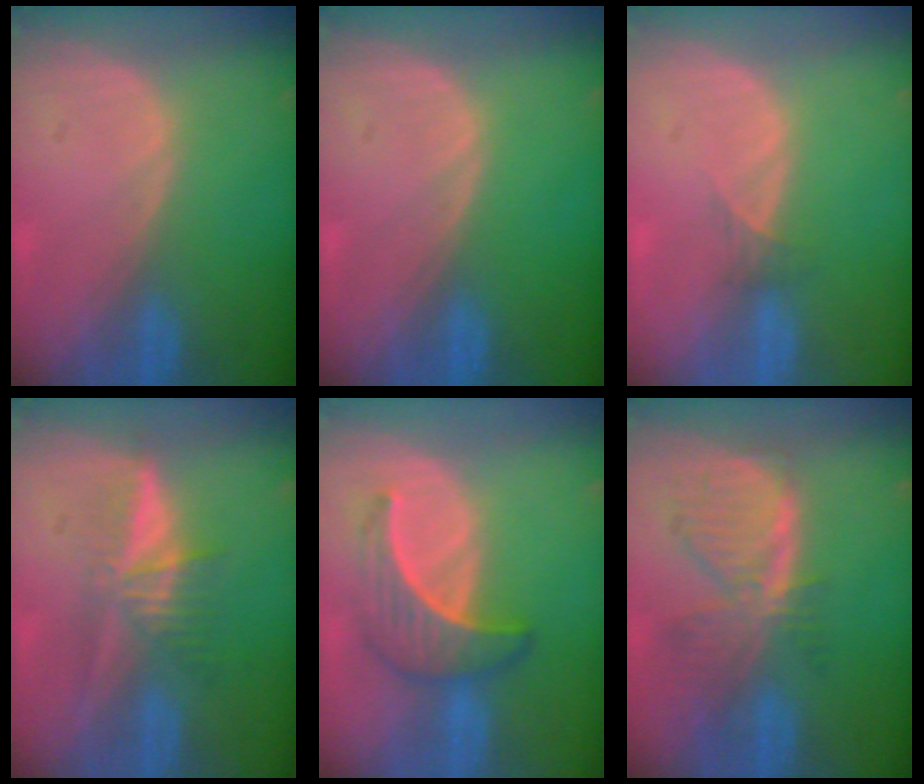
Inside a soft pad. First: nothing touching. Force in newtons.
{"total": 0.0}
{"total": 1.3, "press": 1.0, "slide": 0.8}
{"total": 5.3, "press": 5.2, "slide": 1.2}
{"total": 6.7, "press": 6.1, "slide": 2.6}
{"total": 8.1, "press": 7.0, "slide": 4.0}